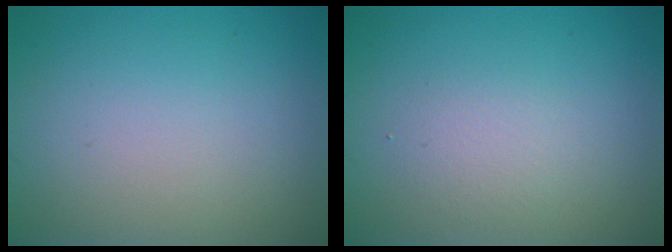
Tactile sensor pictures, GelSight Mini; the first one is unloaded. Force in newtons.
{"total": 1.6, "press": 1.6, "slide": 0.2}